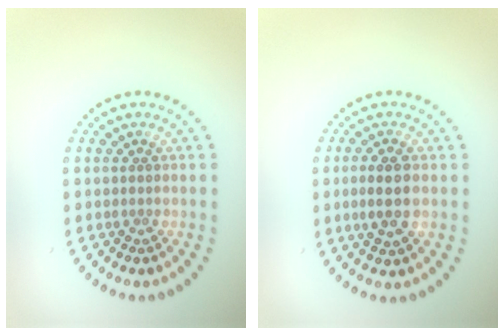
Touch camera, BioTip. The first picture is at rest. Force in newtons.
{"total": 3.0, "press": 2.9, "slide": 0.6}